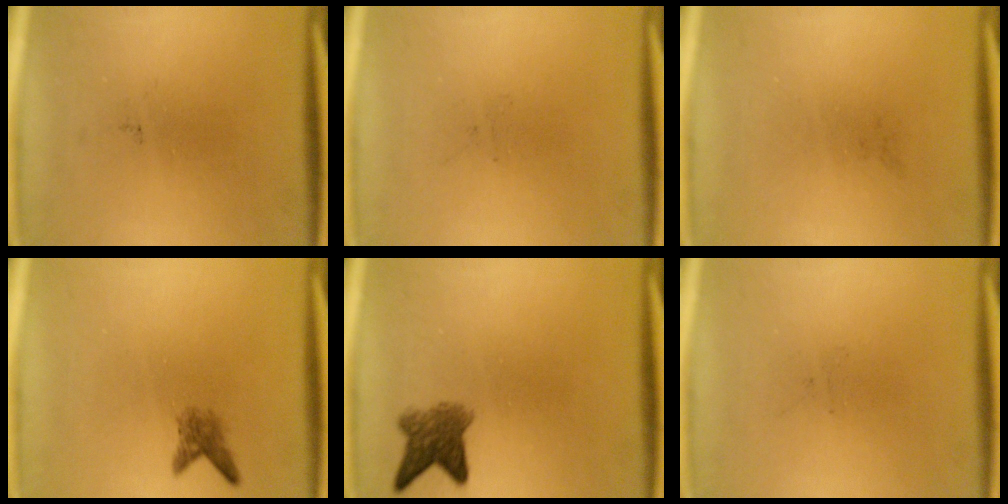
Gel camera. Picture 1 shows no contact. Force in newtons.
{"total": 0.0}
{"total": 0.0}
{"total": 2.1}
{"total": 4.3}
{"total": 0.0}